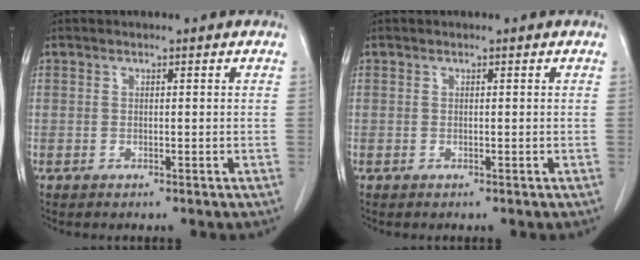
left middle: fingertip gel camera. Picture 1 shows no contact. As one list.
[{"total": 0.0}]